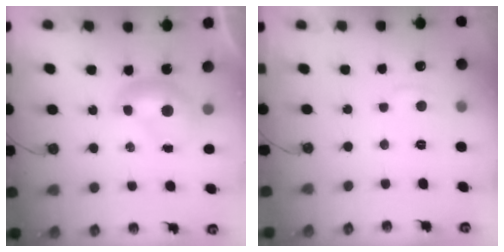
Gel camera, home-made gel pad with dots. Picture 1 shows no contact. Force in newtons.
{"total": 1.9, "press": 1.8, "slide": 0.6}